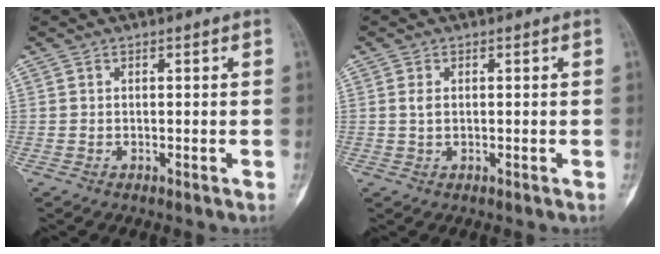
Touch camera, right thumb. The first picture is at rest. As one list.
[{"total": 1.7, "force": [0.3, 1.0, 1.3], "torque": [-0.024, -0.002, 0.006]}]